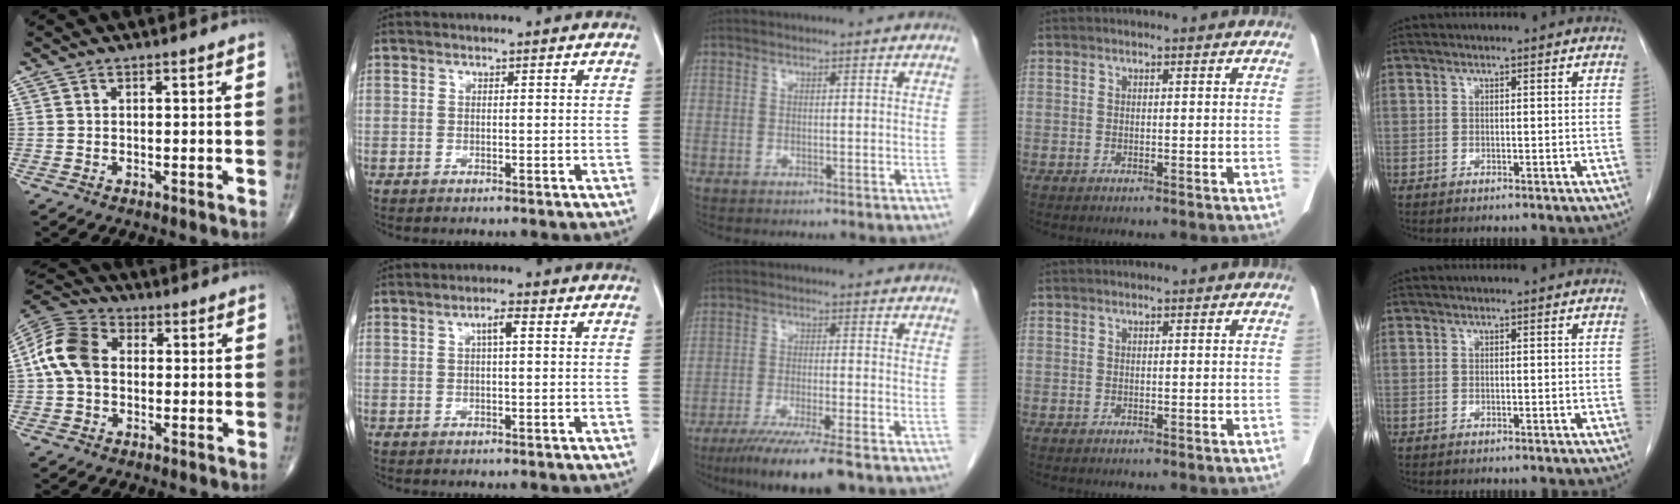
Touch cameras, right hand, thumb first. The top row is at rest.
{"thumb": {"total": 10.7, "force": [0.4, 7.8, 7.3], "torque": [-0.143, 0.030, -0.004]}, "index": {"total": 2.3, "force": [0.6, 0.3, 2.2], "torque": [-0.038, 0.004, 0.009]}, "middle": {"total": 10.4, "force": [-7.6, 0.2, 7.2], "torque": [-0.111, -0.026, -0.120]}}